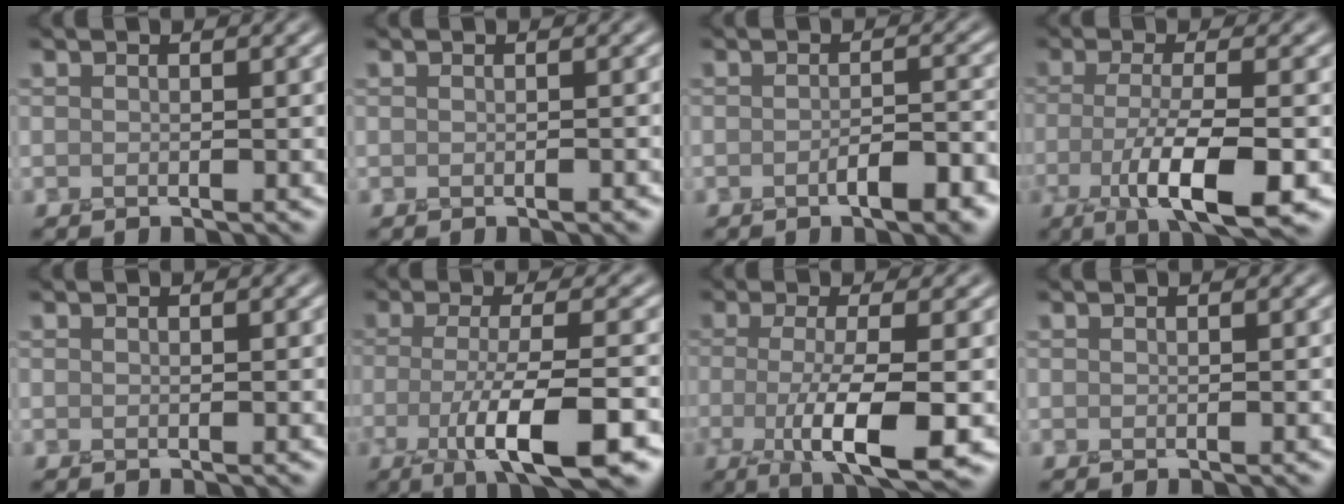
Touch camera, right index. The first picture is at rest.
{"total": 0.6, "force": [-0.2, 0.2, 0.5], "torque": [-0.005, -0.002, -0.005]}
{"total": 3.7, "force": [-1.5, 1.2, 3.2], "torque": [-0.050, 0.002, -0.023]}
{"total": 7.1, "force": [-2.4, 1.8, 6.5], "torque": [-0.113, 0.000, -0.046]}
{"total": 0.0}
{"total": 8.0, "force": [-3.0, 1.7, 7.2], "torque": [-0.119, -0.001, -0.056]}
{"total": 7.3, "force": [-1.6, 1.7, 6.9], "torque": [-0.116, -0.007, -0.030]}
{"total": 0.0}